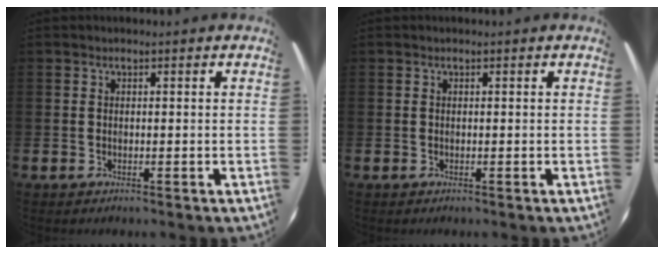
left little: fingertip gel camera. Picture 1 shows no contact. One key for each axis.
{"total": 0.0}